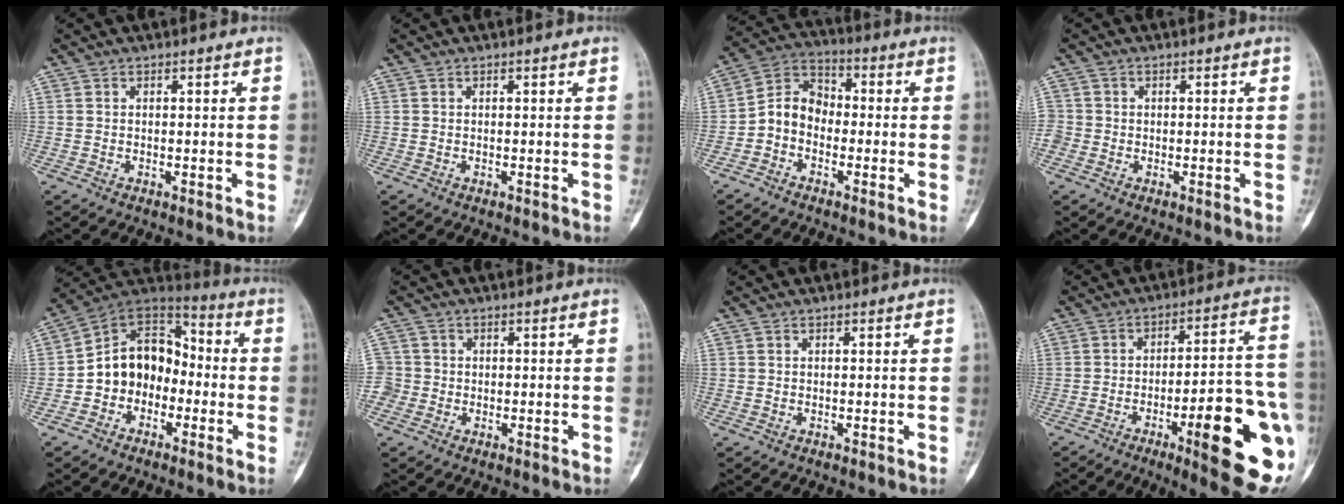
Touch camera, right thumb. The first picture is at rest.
{"total": 0.0}
{"total": 7.6, "force": [-2.1, 6.1, 4.0], "torque": [-0.054, 0.040, -0.055]}
{"total": 2.4, "force": [-0.8, 2.2, 0.5], "torque": [-0.003, 0.008, -0.019]}
{"total": 13.3, "force": [-2.7, 10.5, 7.6], "torque": [-0.092, 0.059, -0.062]}
{"total": 3.1, "force": [-0.9, 2.9, 0.3], "torque": [0.007, 0.011, -0.024]}
{"total": 0.0}
{"total": 21.5, "force": [-7.6, 4.9, 19.5], "torque": [-0.210, 0.021, -0.093]}